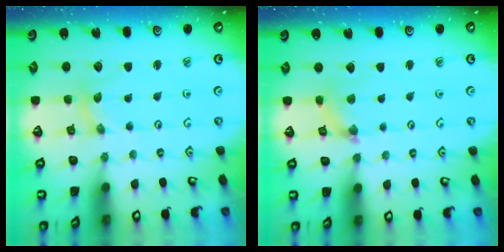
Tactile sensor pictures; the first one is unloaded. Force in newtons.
{"total": 2.4, "press": 2.4, "slide": 0.2}